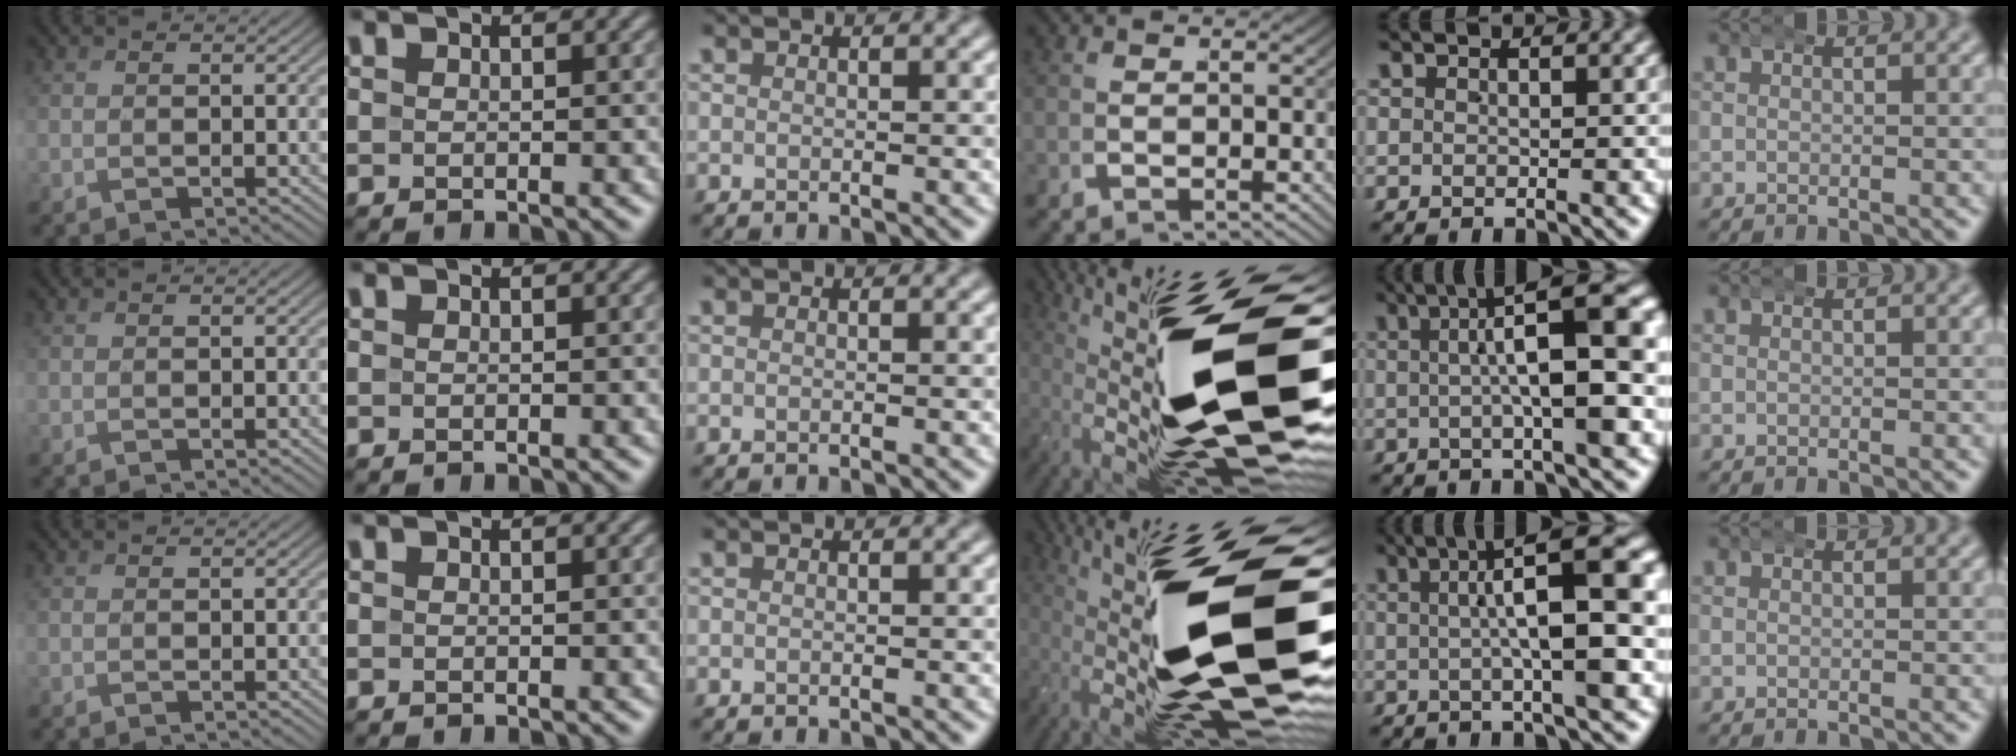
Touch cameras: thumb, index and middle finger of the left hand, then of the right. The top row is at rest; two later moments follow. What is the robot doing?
{"motion": "wrap", "object": "arm wrap"}